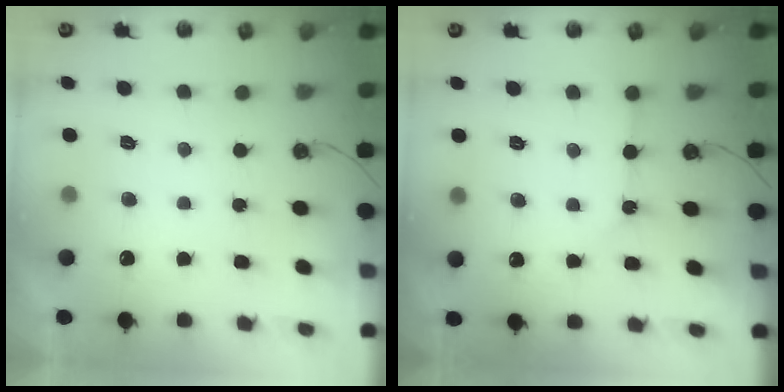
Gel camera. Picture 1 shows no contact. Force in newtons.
{"total": 4.6, "press": 4.6, "slide": 0.4}